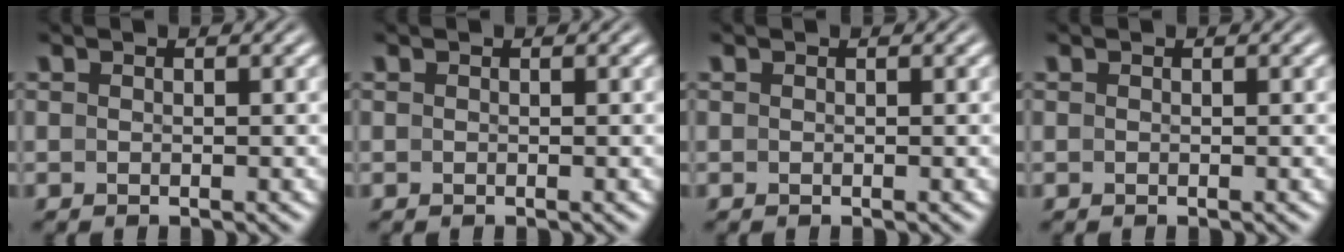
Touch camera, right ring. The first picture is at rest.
{"total": 0.0}
{"total": 0.0}
{"total": 0.0}